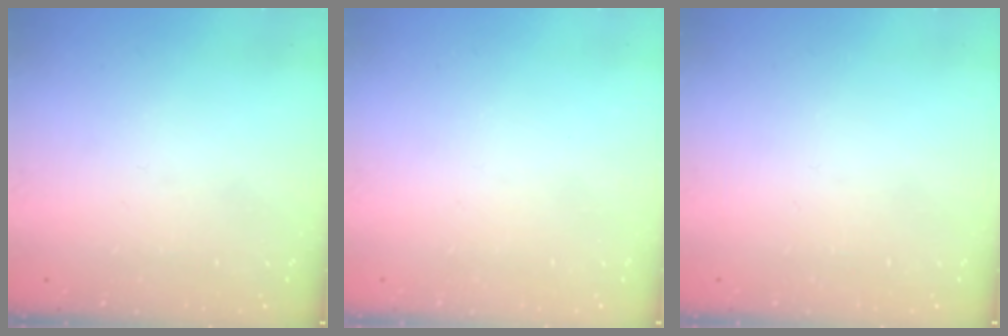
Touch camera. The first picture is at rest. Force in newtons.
{"total": 3.5, "press": 3.4, "slide": 0.4}
{"total": 1.8, "press": 1.8, "slide": 0.1}